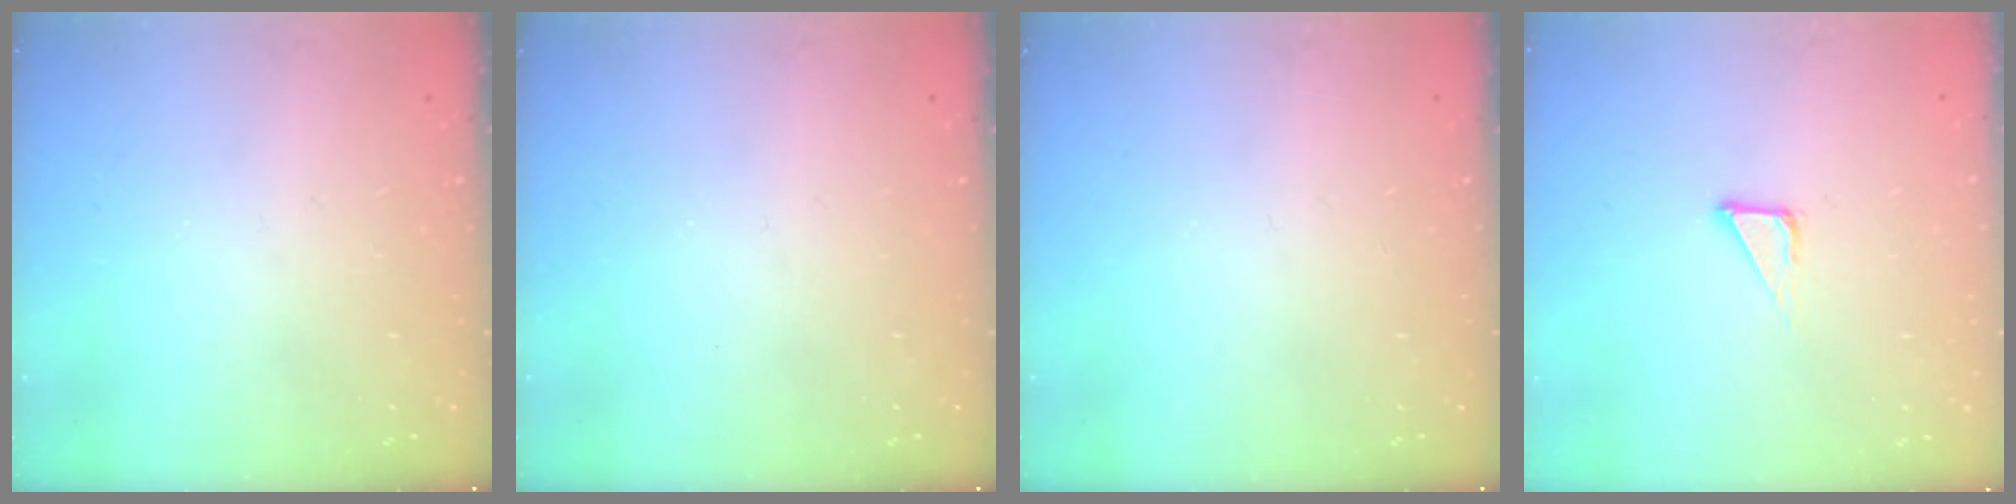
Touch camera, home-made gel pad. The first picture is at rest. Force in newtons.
{"total": 0.0}
{"total": 0.0}
{"total": 3.5, "press": 3.5, "slide": 0.2}